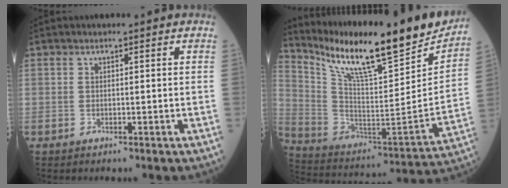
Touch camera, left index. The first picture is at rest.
{"total": 24.8, "force": [20.4, 3.3, 13.8], "torque": [-0.244, -0.040, 0.320]}